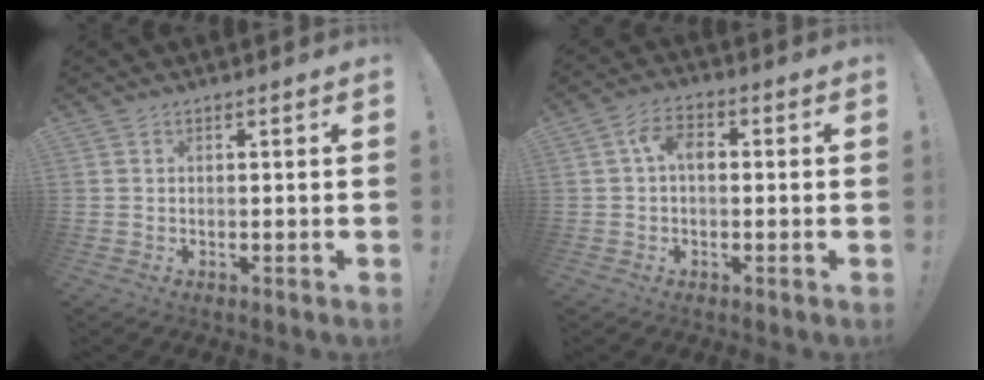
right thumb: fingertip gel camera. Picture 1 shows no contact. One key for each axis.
{"total": 6.5, "fx": 0.8, "fy": 3.9, "fz": 5.1, "tx": -0.110, "ty": 0.007, "tz": 0.013}